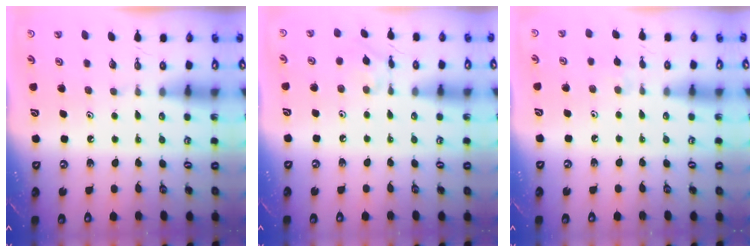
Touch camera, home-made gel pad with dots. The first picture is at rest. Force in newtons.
{"total": 2.1, "press": 2.1, "slide": 0.3}
{"total": 2.4, "press": 2.4, "slide": 0.5}